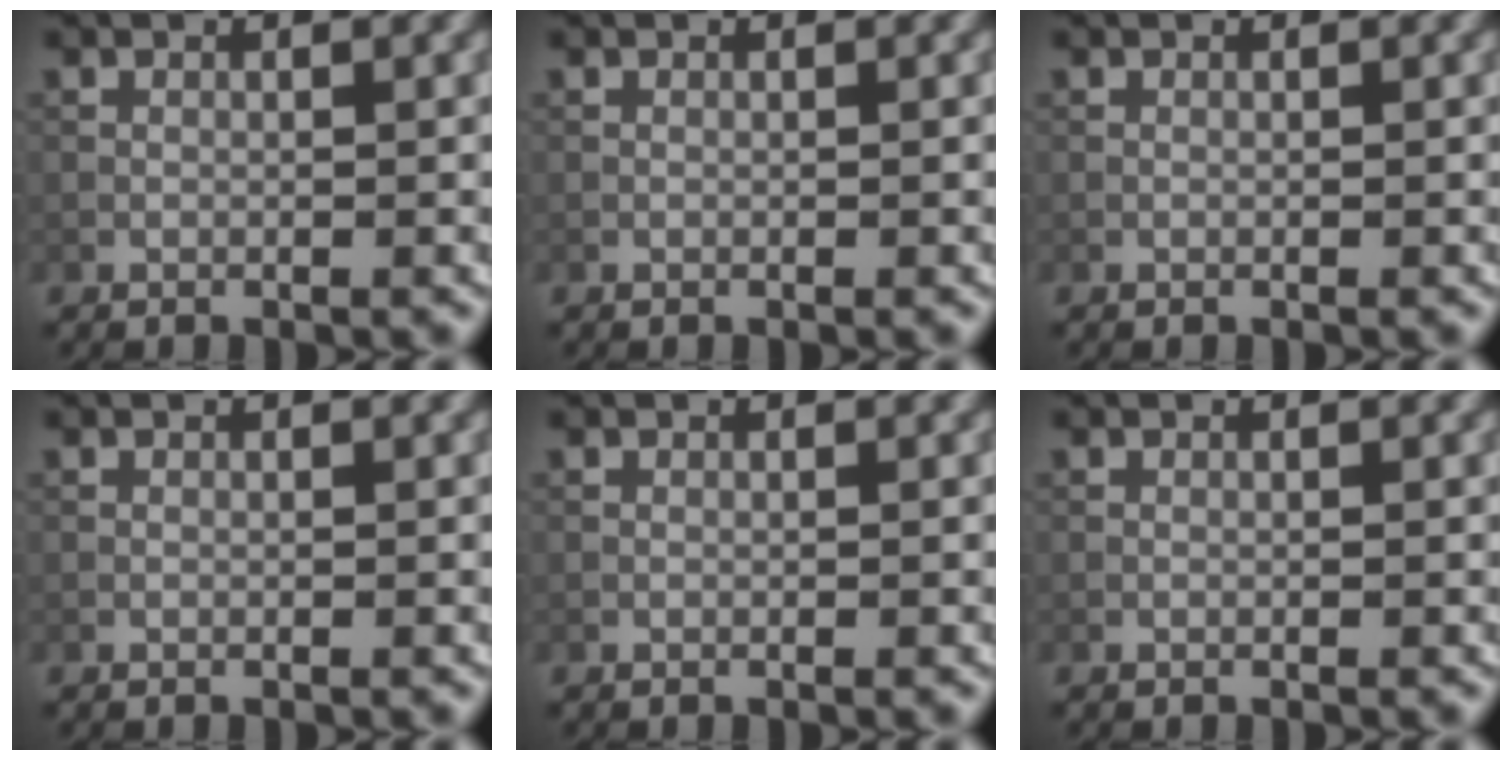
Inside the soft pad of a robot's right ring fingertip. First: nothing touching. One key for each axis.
{"total": 0.0}
{"total": 0.0}
{"total": 0.0}
{"total": 0.0}
{"total": 0.0}